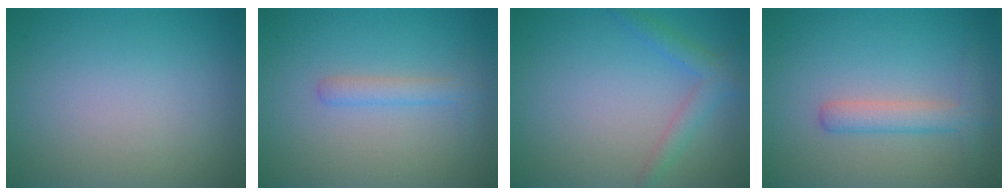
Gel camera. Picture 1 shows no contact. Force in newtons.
{"total": 1.7, "press": 1.7, "slide": 0.1}
{"total": 2.3, "press": 2.3, "slide": 0.2}
{"total": 2.7, "press": 2.7, "slide": 0.1}